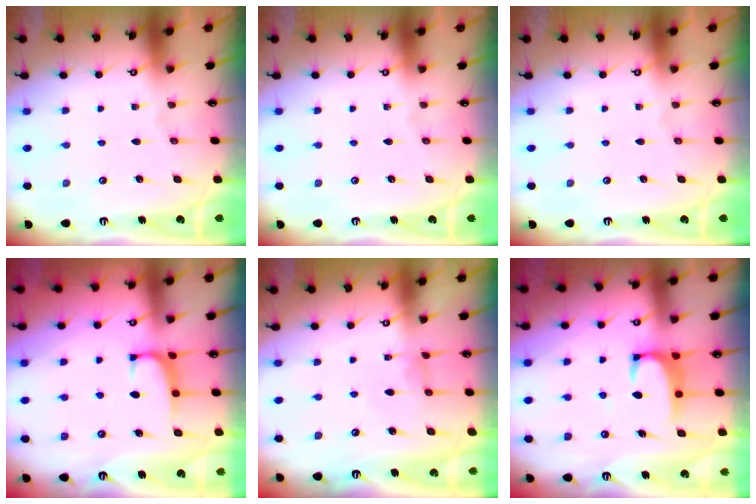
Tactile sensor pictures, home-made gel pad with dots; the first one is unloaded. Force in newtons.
{"total": 0.0}
{"total": 0.0}
{"total": 1.5, "press": 1.4, "slide": 0.7}
{"total": 1.0, "press": 0.8, "slide": 0.5}
{"total": 2.0, "press": 2.0, "slide": 0.3}